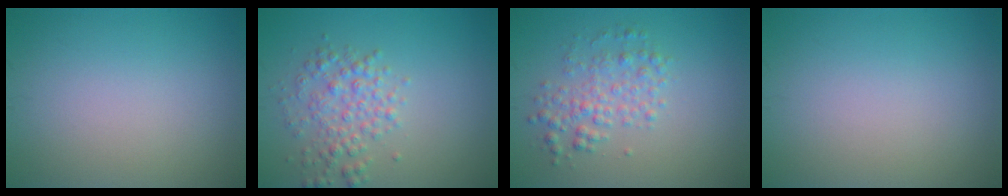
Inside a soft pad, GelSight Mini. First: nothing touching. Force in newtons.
{"total": 3.2, "press": 3.2, "slide": 0.1}
{"total": 2.9, "press": 2.9, "slide": 0.1}
{"total": 0.0}